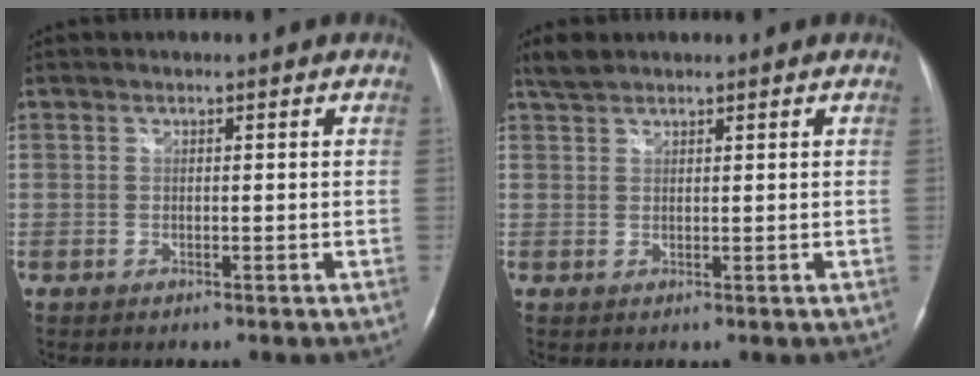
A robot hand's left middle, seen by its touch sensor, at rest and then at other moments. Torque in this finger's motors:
{"motor_torque": [0.17, -0.03, -0.08, 0.00]}